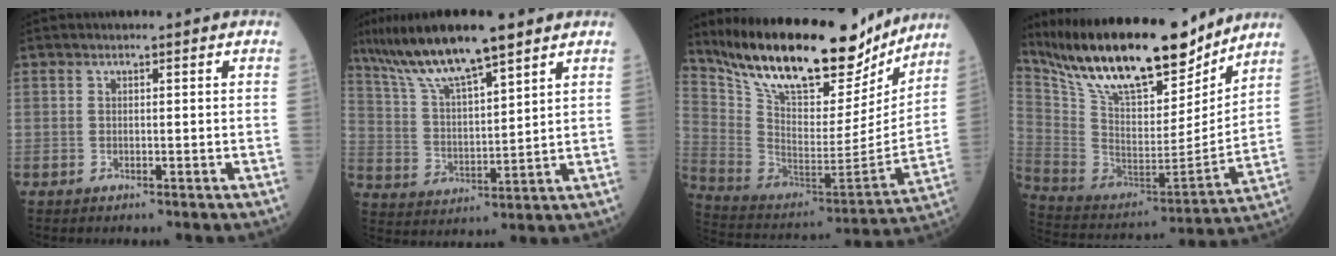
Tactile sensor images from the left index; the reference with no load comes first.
{"total": 13.5, "force": [10.2, 1.7, 8.6], "torque": [-0.166, 0.010, 0.190]}
{"total": 25.7, "force": [21.1, 7.5, 12.6], "torque": [-0.223, -0.019, 0.336]}
{"total": 24.8, "force": [19.8, 6.6, 13.3], "torque": [-0.250, -0.007, 0.337]}